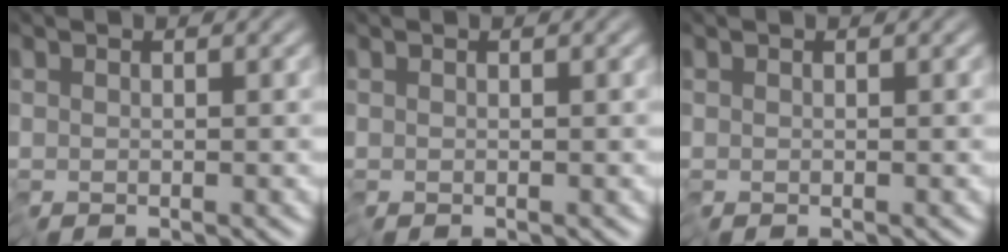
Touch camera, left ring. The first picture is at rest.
{"total": 0.0}
{"total": 0.0}